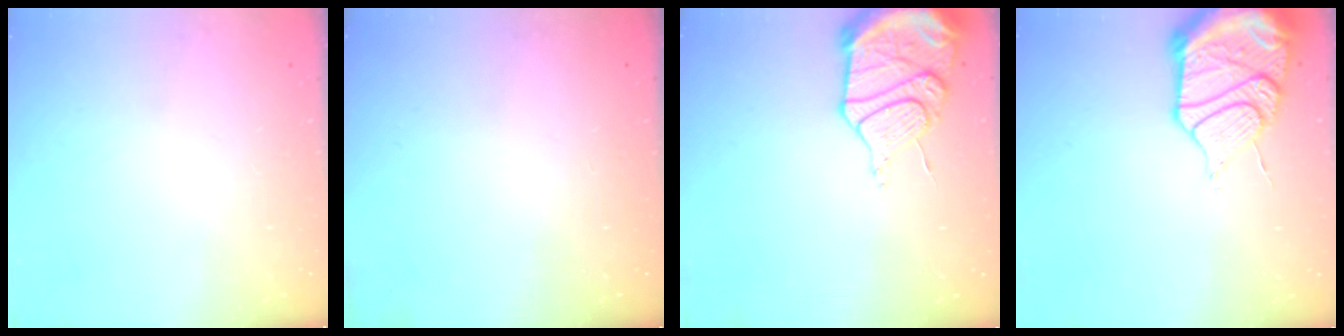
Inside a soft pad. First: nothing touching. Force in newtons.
{"total": 0.0}
{"total": 13.5, "press": 13.4, "slide": 1.0}
{"total": 16.9, "press": 16.3, "slide": 4.2}